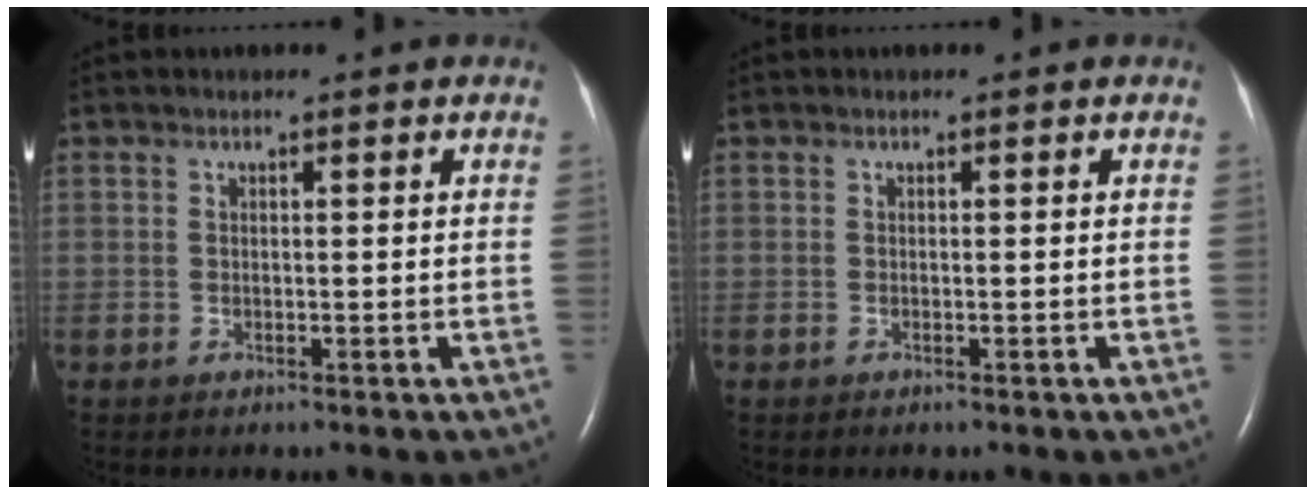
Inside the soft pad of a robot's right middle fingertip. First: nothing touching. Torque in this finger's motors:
{"motor_torque": [0.21, -0.28, 0.08, 0.02]}